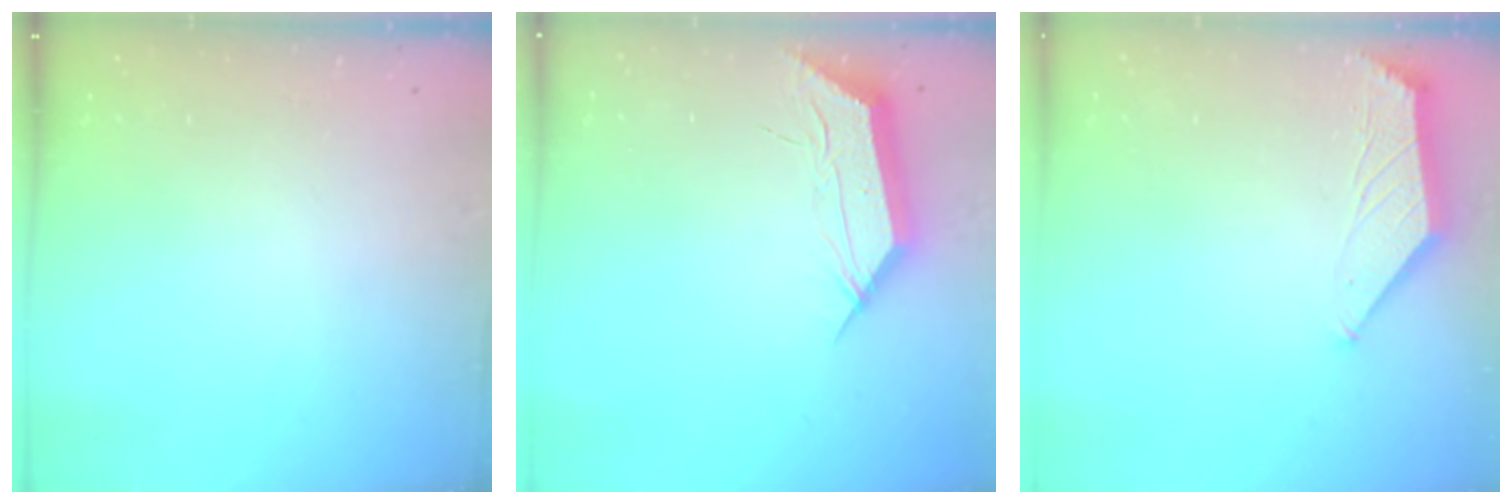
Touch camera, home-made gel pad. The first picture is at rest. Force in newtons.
{"total": 11.3, "press": 11.3, "slide": 0.9}
{"total": 1.8, "press": 1.8, "slide": 0.3}